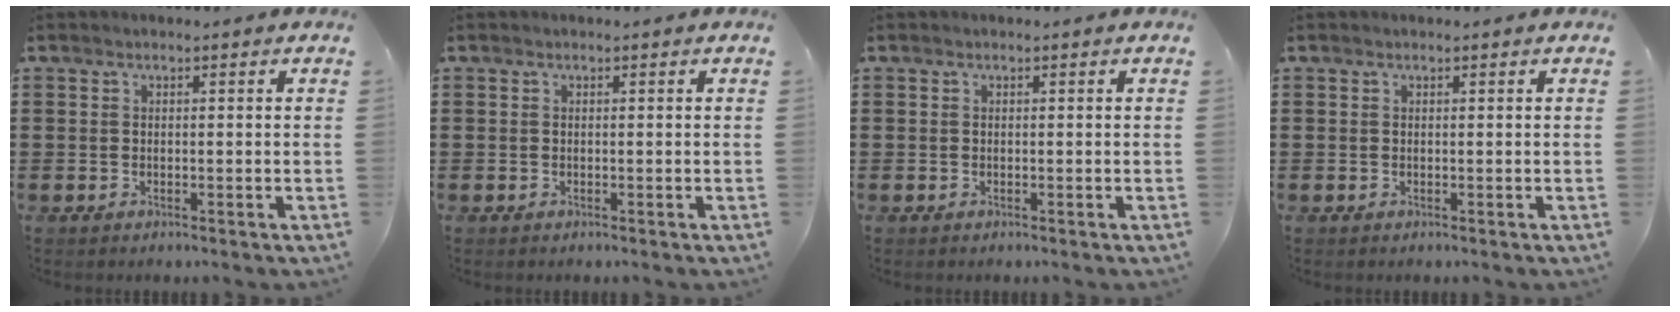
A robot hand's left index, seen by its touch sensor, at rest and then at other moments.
{"total": 0.0}
{"total": 0.0}
{"total": 0.0}